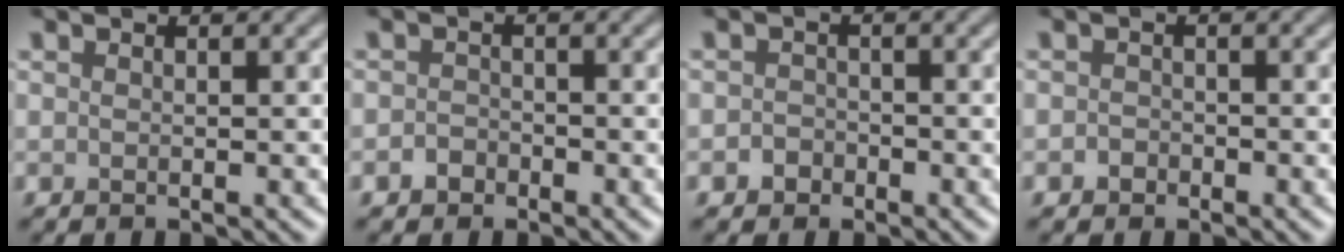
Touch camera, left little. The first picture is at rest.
{"total": 1.2, "force": [-0.8, 0.9, 0.3], "torque": [-0.001, 0.003, -0.016]}
{"total": 1.3, "force": [-0.7, 1.0, 0.3], "torque": [0.002, 0.003, -0.015]}
{"total": 0.9, "force": [-0.5, 0.8, 0.2], "torque": [-0.001, 0.000, -0.011]}